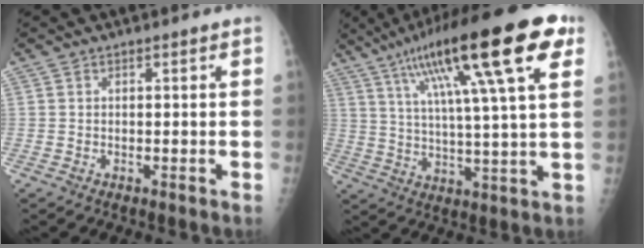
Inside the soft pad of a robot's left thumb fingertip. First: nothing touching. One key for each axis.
{"total": 24.1, "fx": 11.5, "fy": 4.4, "fz": 20.7, "tx": -0.328, "ty": 0.004, "tz": 0.181}